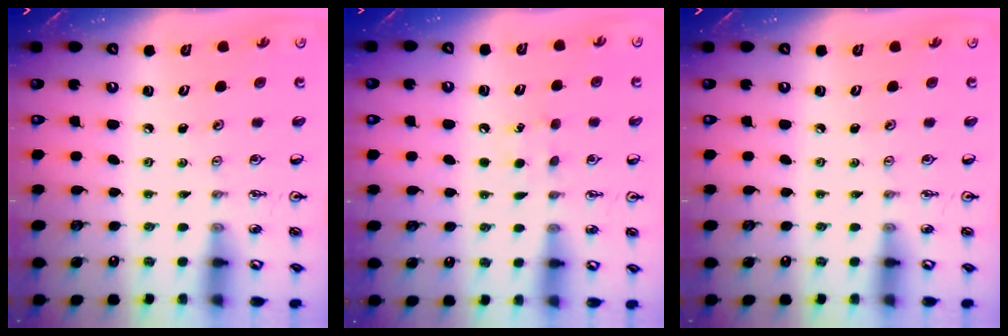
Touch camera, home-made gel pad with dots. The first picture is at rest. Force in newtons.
{"total": 6.5, "press": 6.4, "slide": 0.9}
{"total": 0.0}